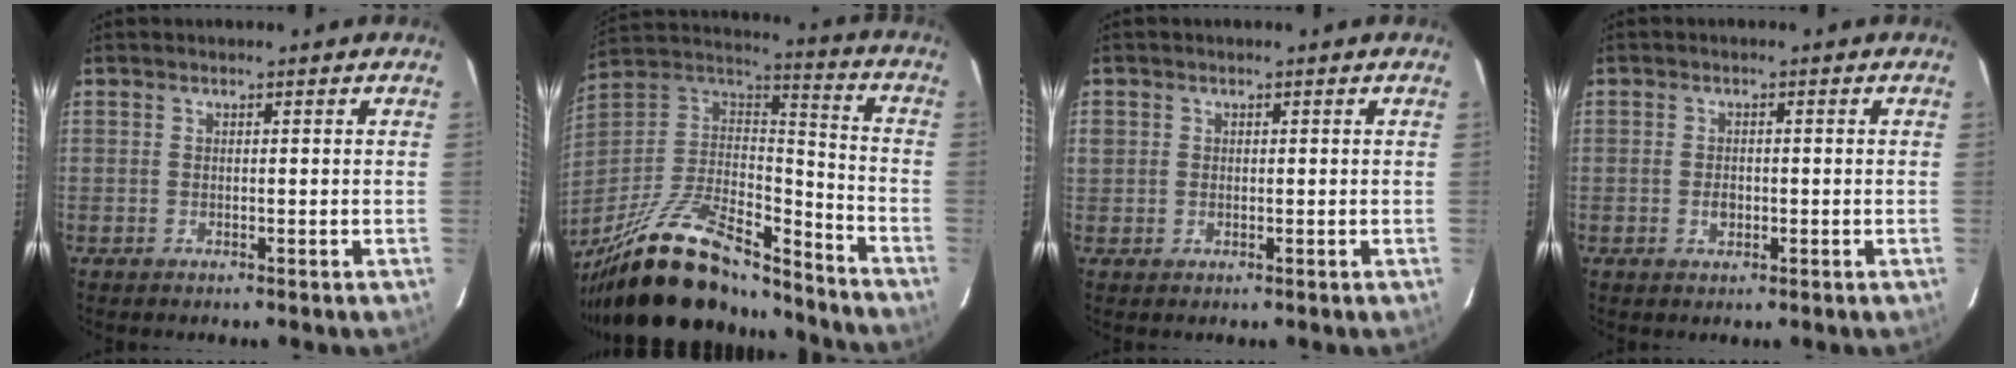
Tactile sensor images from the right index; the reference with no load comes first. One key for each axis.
{"total": 29.2, "fx": -21.3, "fy": 11.0, "fz": 16.7, "tx": -0.321, "ty": -0.009, "tz": -0.340}
{"total": 0.8, "fx": -0.1, "fy": 0.7, "fz": 0.3, "tx": -0.004, "ty": -0.001, "tz": -0.003}
{"total": 2.1, "fx": -0.5, "fy": 1.5, "fz": 1.3, "tx": -0.024, "ty": 0.001, "tz": -0.009}